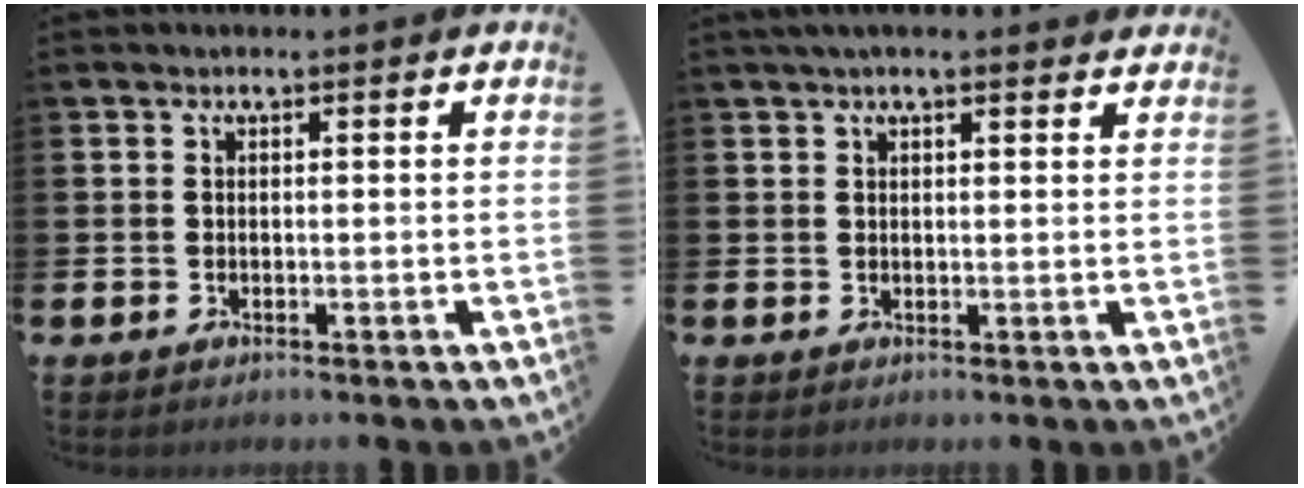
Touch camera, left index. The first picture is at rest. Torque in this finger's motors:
{"motor_torque": [1.14, -0.99, 0.37, 0.17]}